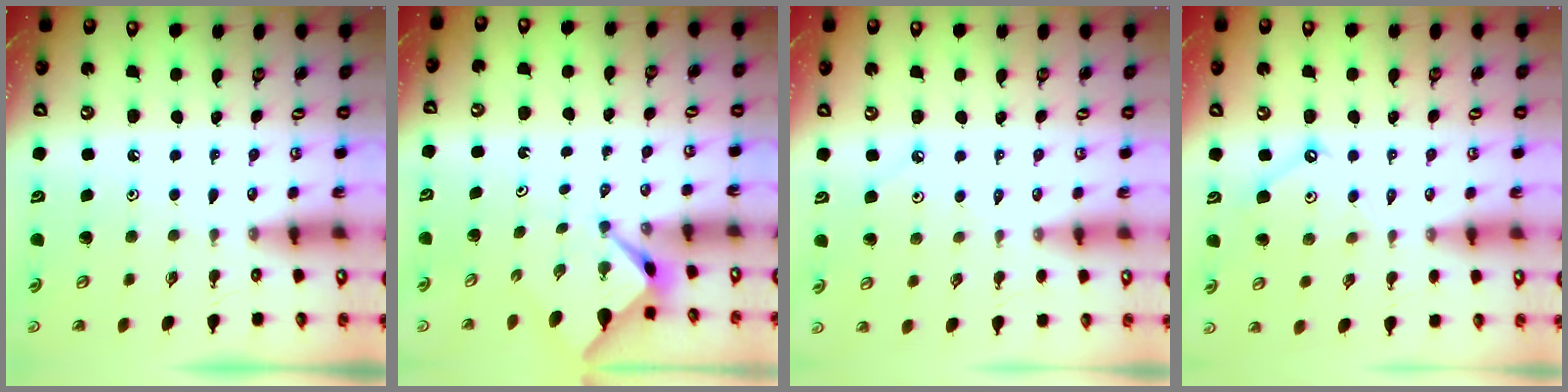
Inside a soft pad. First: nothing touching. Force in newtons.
{"total": 3.0, "press": 3.0, "slide": 0.3}
{"total": 1.7, "press": 1.6, "slide": 0.3}
{"total": 6.9, "press": 6.9, "slide": 0.7}